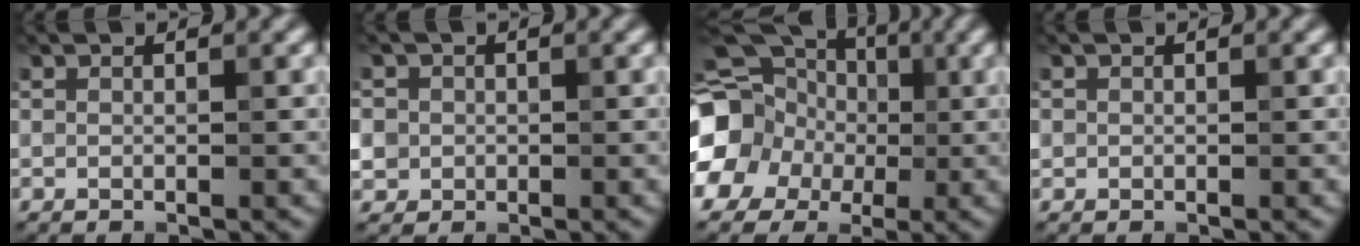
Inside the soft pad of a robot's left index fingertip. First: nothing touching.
{"total": 3.5, "force": [-0.1, 3.4, 0.9], "torque": [-0.009, 0.017, -0.017]}
{"total": 17.2, "force": [-2.5, 15.8, 6.4], "torque": [-0.160, -0.006, -0.080]}
{"total": 0.5, "force": [0.0, 0.5, 0.0], "torque": [0.007, -0.001, -0.001]}